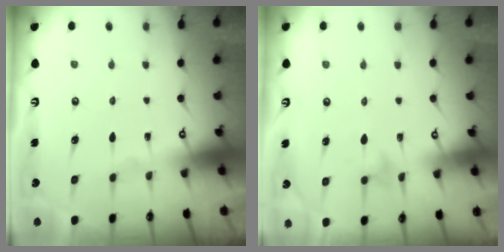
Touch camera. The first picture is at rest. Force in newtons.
{"total": 5.6, "press": 5.6, "slide": 0.5}